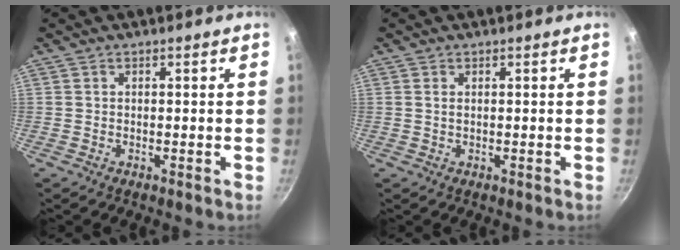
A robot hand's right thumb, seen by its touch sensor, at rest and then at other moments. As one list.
[{"total": 0.8, "force": [0.2, 0.5, 0.7], "torque": [-0.012, 0.001, 0.003]}]